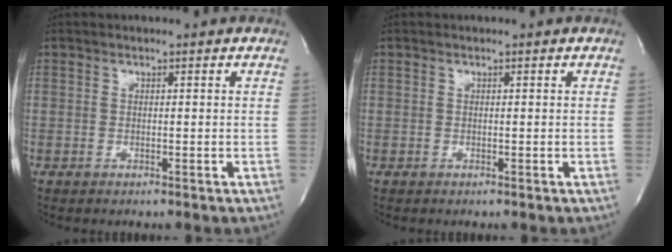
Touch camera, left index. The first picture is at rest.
{"total": 0.0}